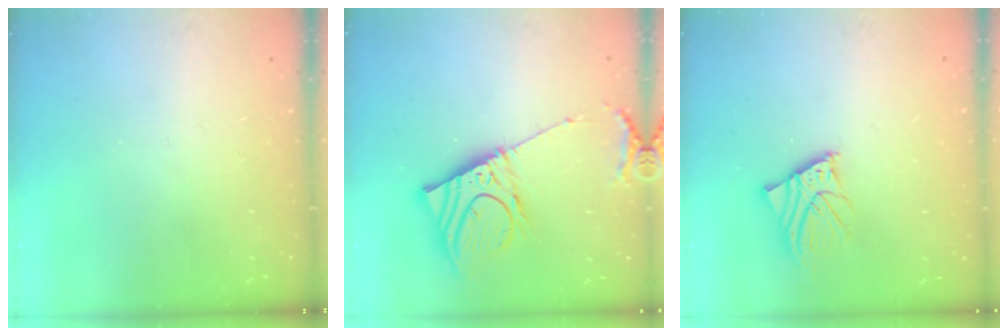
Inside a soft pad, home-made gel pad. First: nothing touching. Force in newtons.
{"total": 13.0, "press": 12.7, "slide": 2.6}
{"total": 6.6, "press": 6.6, "slide": 0.7}